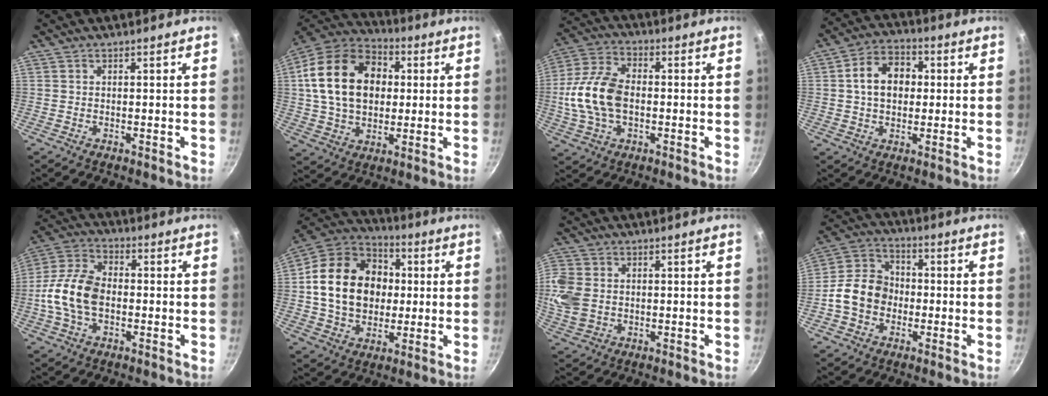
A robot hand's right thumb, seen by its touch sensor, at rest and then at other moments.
{"total": 21.3, "force": [3.4, 15.3, 14.4], "torque": [-0.231, 0.023, 0.051]}
{"total": 14.1, "force": [-1.0, 8.8, 11.0], "torque": [-0.211, 0.026, -0.029]}
{"total": 8.9, "force": [0.9, 6.5, 6.0], "torque": [-0.067, 0.019, 0.002]}
{"total": 12.7, "force": [-1.7, 8.0, 9.7], "torque": [-0.176, 0.031, -0.046]}
{"total": 21.1, "force": [1.6, 16.4, 13.1], "torque": [-0.200, 0.029, 0.023]}
{"total": 8.7, "force": [0.3, 6.9, 5.2], "torque": [-0.108, -0.006, 0.002]}
{"total": 10.8, "force": [-2.2, 8.8, 5.9], "torque": [-0.078, 0.030, -0.058]}